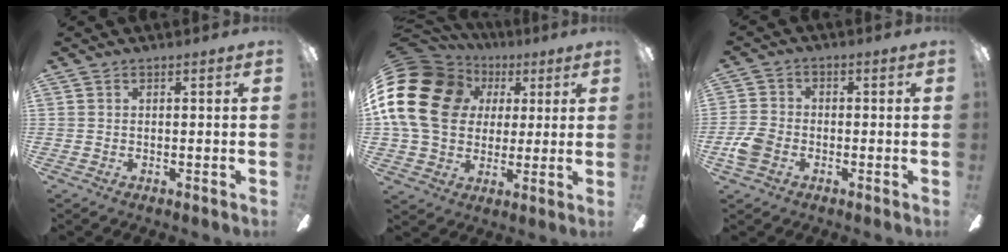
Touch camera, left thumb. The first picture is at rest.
{"total": 20.8, "force": [3.6, 17.4, 10.9], "torque": [-0.223, -0.002, 0.069]}
{"total": 5.6, "force": [-2.4, 4.0, 3.1], "torque": [-0.065, 0.015, -0.045]}